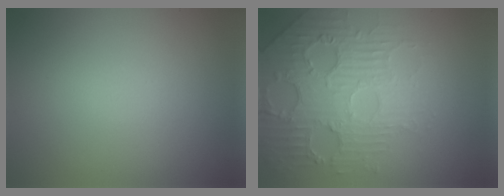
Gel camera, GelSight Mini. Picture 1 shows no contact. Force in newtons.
{"total": 5.1, "press": 4.3, "slide": 2.7}